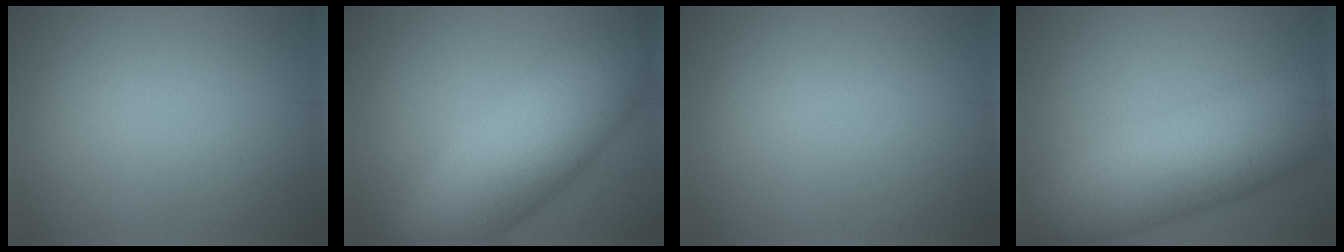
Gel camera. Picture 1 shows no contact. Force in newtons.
{"total": 12.8, "press": 12.8, "slide": 0.2}
{"total": 0.0}
{"total": 12.1, "press": 12.1, "slide": 0.4}